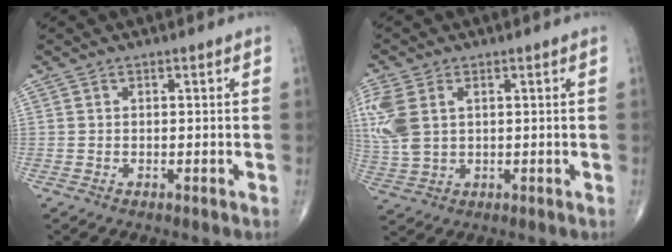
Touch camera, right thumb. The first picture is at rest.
{"total": 9.6, "force": [2.4, 6.1, 7.1], "torque": [-0.186, 0.008, 0.055]}